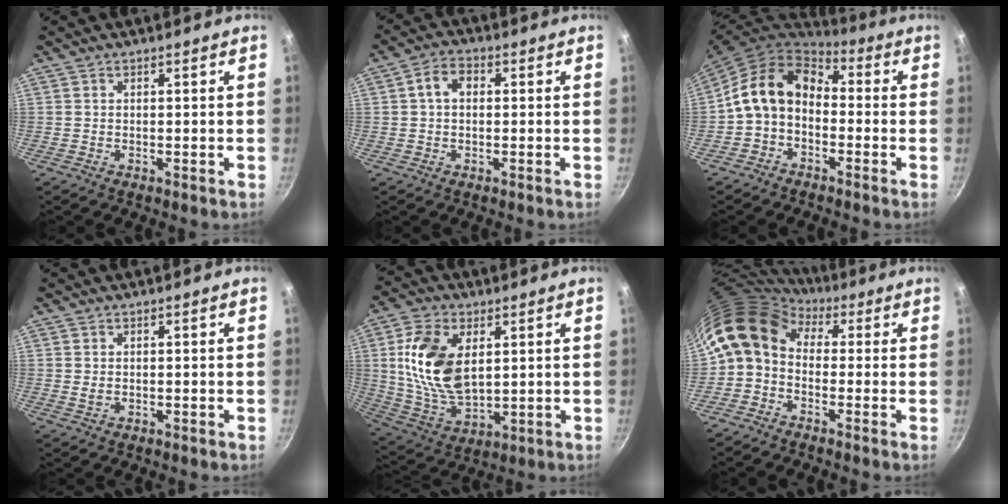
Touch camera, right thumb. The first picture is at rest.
{"total": 4.8, "force": [0.7, 3.4, 3.3], "torque": [-0.049, 0.012, 0.002]}
{"total": 12.7, "force": [-1.2, 9.3, 8.5], "torque": [-0.137, 0.052, -0.042]}
{"total": 0.8, "force": [0.3, 0.4, 0.6], "torque": [-0.010, -0.003, 0.004]}
{"total": 16.2, "force": [3.6, 9.6, 12.6], "torque": [-0.227, -0.017, 0.077]}
{"total": 9.7, "force": [2.1, 7.2, 6.3], "torque": [-0.103, 0.025, 0.014]}